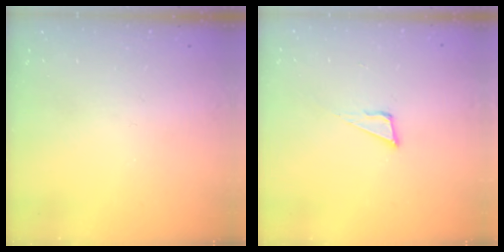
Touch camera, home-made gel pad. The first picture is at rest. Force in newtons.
{"total": 5.1, "press": 5.0, "slide": 0.9}